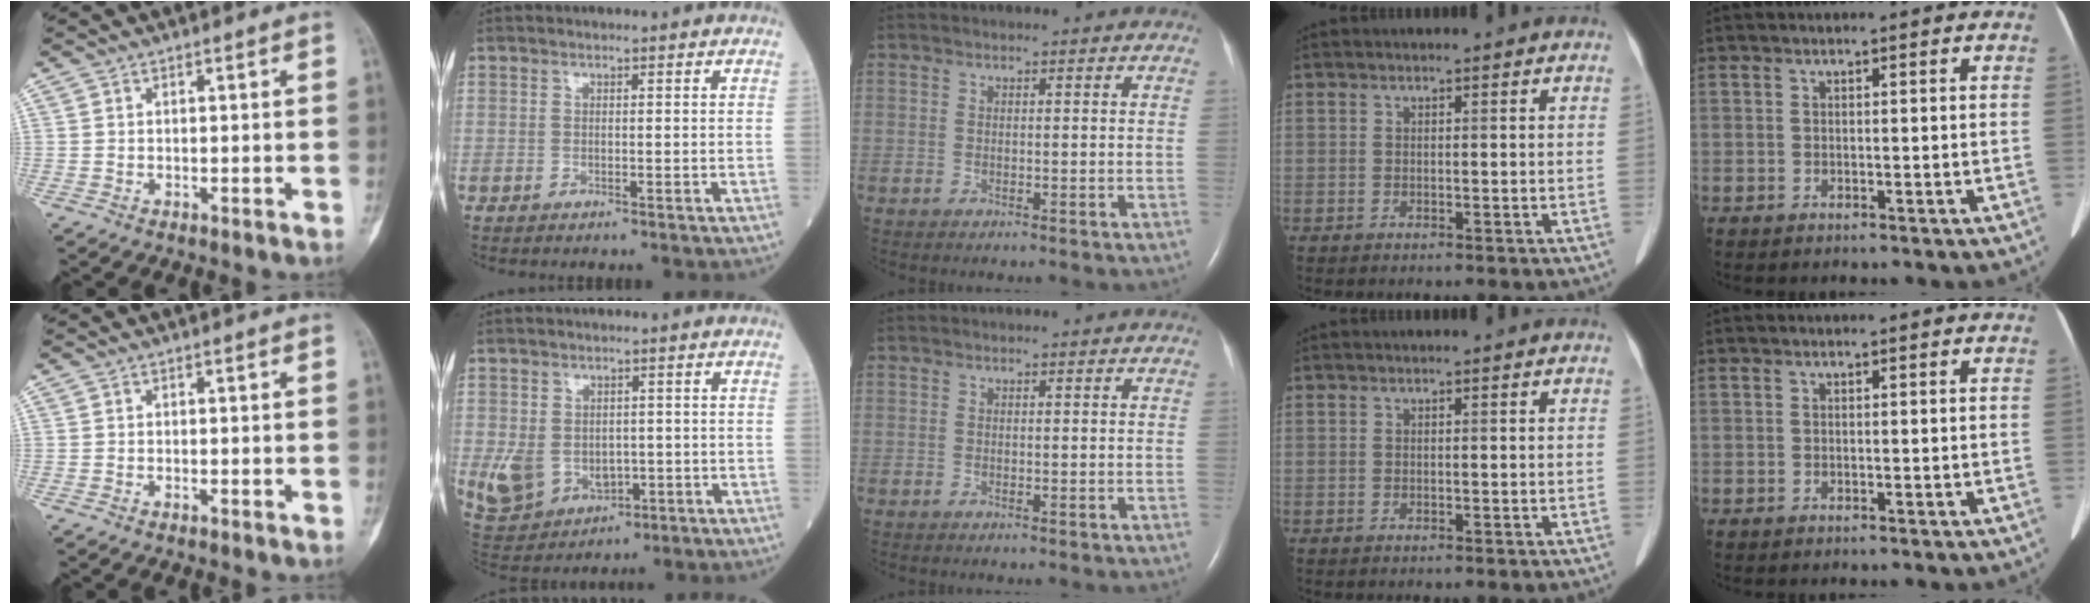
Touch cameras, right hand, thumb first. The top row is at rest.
{"index": {"total": 8.7, "force": [-1.6, 7.0, 4.9], "torque": [-0.098, 0.009, -0.004]}}